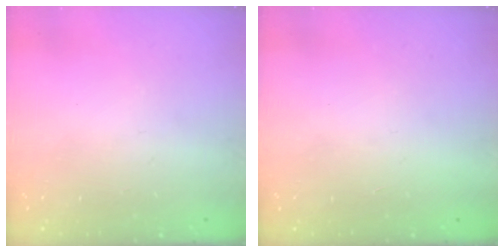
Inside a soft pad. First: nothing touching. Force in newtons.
{"total": 1.5, "press": 1.5, "slide": 0.1}